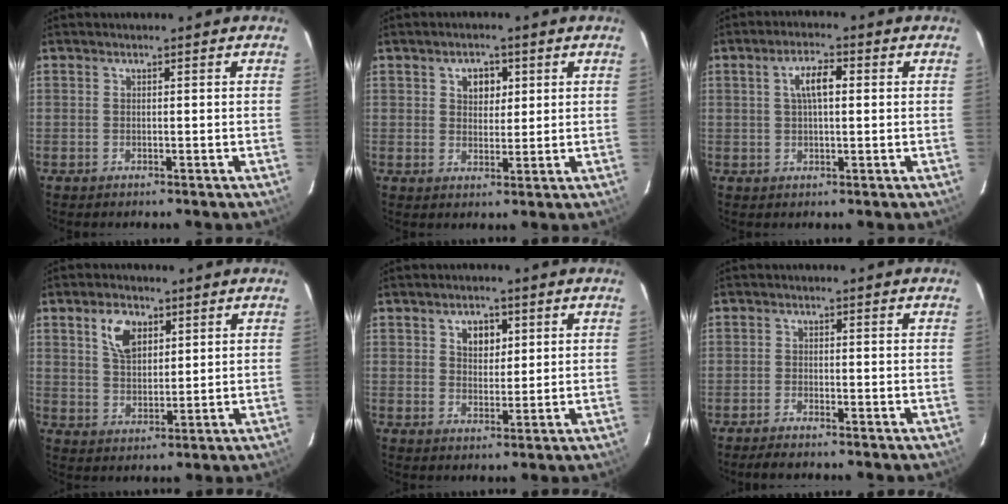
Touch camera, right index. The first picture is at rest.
{"total": 4.1, "force": [1.6, 3.1, 2.3], "torque": [-0.029, 0.010, 0.028]}
{"total": 4.9, "force": [1.1, 1.8, 4.4], "torque": [-0.083, 0.013, 0.020]}
{"total": 6.9, "force": [3.3, 4.1, 4.5], "torque": [-0.080, 0.010, 0.064]}
{"total": 4.3, "force": [1.8, 3.0, 2.5], "torque": [-0.035, 0.006, 0.031]}
{"total": 2.6, "force": [-2.4, 0.3, 1.1], "torque": [-0.034, -0.006, -0.045]}